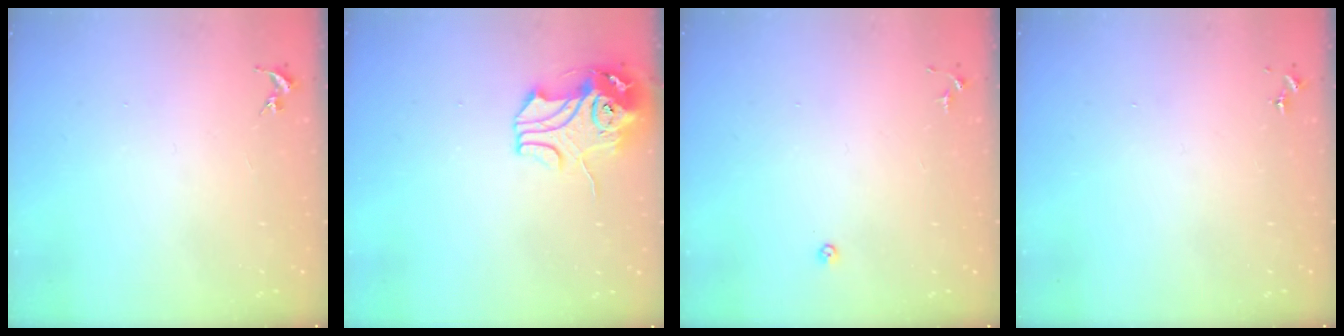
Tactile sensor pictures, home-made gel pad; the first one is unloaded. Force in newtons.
{"total": 11.5, "press": 11.3, "slide": 1.8}
{"total": 4.0, "press": 4.0, "slide": 0.8}
{"total": 0.0}